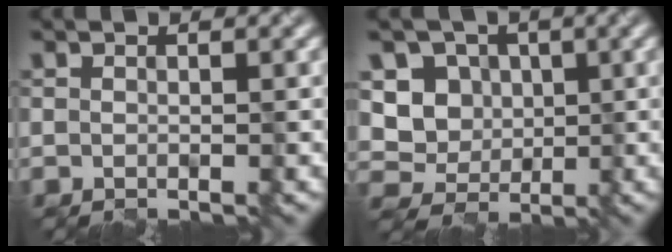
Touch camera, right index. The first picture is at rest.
{"total": 6.0, "force": [0.9, 5.4, 2.5], "torque": [-0.044, 0.008, 0.000]}